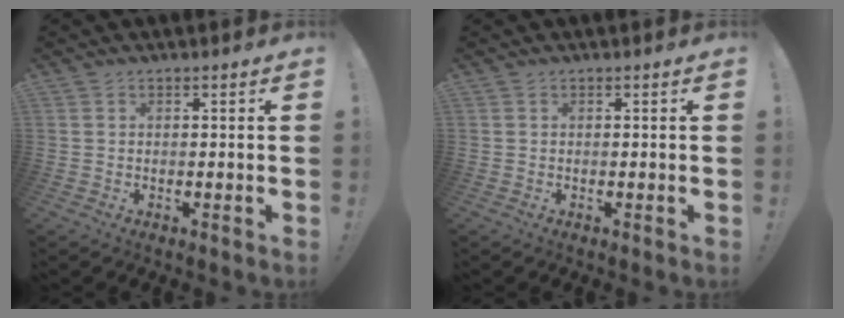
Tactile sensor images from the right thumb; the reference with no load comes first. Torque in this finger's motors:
{"motor_torque": [0.00, 0.00, 0.00, 0.00, 0.00]}